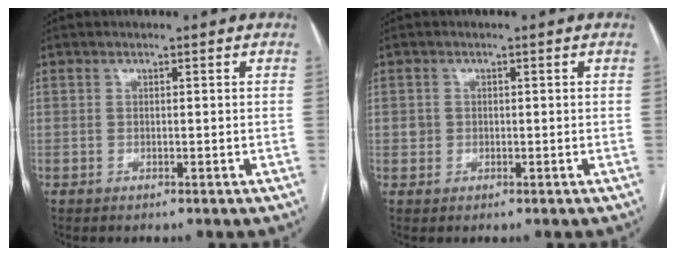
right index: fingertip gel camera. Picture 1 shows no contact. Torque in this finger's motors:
{"motor_torque": [0.06, 0.06, 0.06, 0.01]}